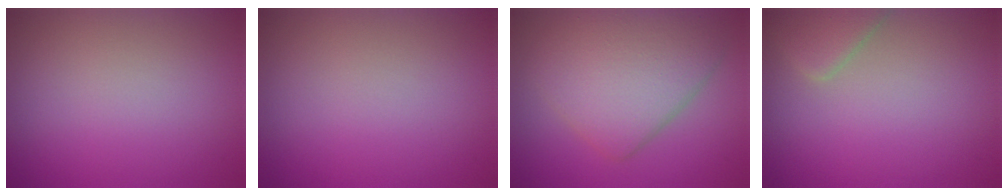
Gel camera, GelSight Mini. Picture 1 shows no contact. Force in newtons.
{"total": 0.0}
{"total": 6.6, "press": 6.6, "slide": 0.3}
{"total": 2.4, "press": 2.4, "slide": 0.2}